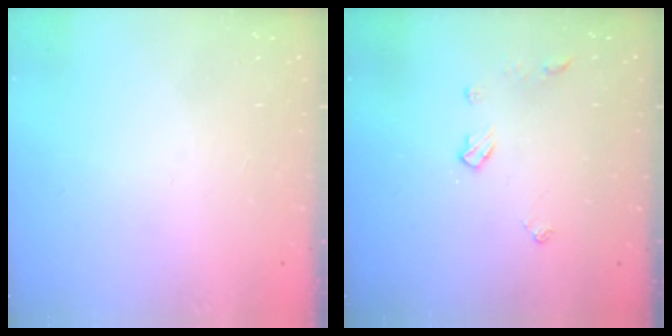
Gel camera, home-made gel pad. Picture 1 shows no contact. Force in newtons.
{"total": 6.3, "press": 6.3, "slide": 0.7}